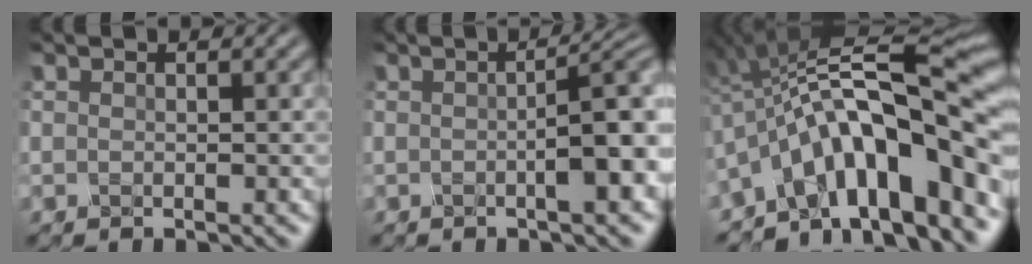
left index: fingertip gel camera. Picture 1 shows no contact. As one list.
[{"total": 6.4, "force": [-0.3, 1.8, 6.2], "torque": [-0.058, 0.012, -0.009]}, {"total": 14.8, "force": [-4.1, 5.2, 13.2], "torque": [-0.166, 0.030, -0.077]}]